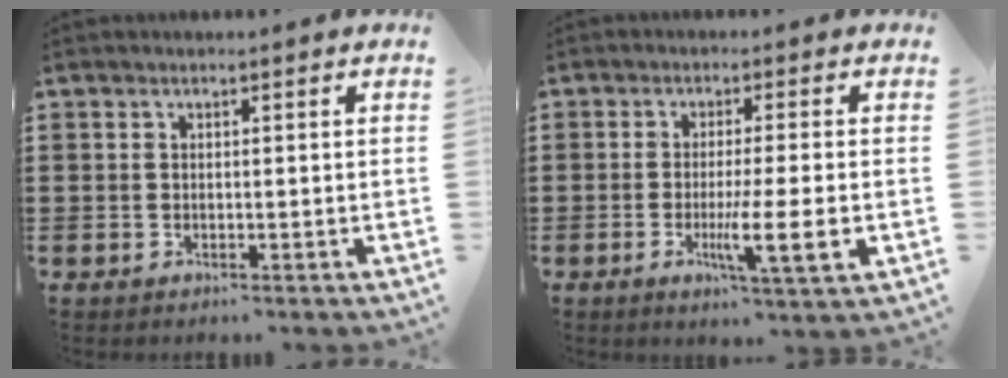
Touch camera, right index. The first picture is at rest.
{"total": 7.1, "force": [-1.6, 0.2, 7.0], "torque": [-0.121, -0.017, -0.027]}